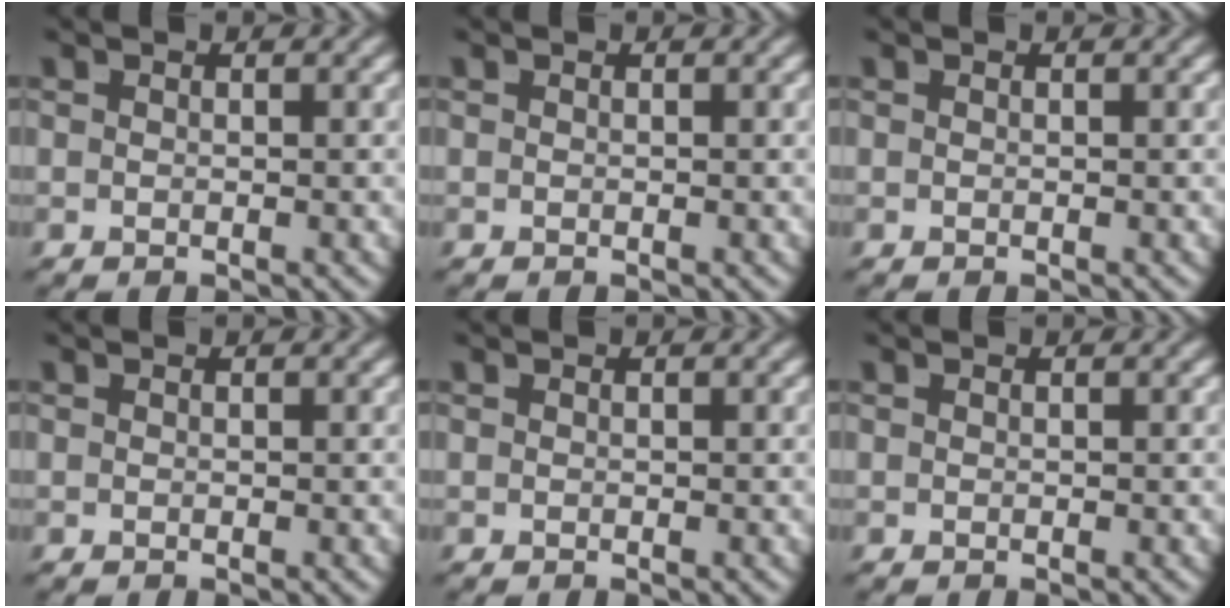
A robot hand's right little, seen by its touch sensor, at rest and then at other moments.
{"total": 0.0}
{"total": 0.0}
{"total": 0.0}
{"total": 0.0}
{"total": 0.0}